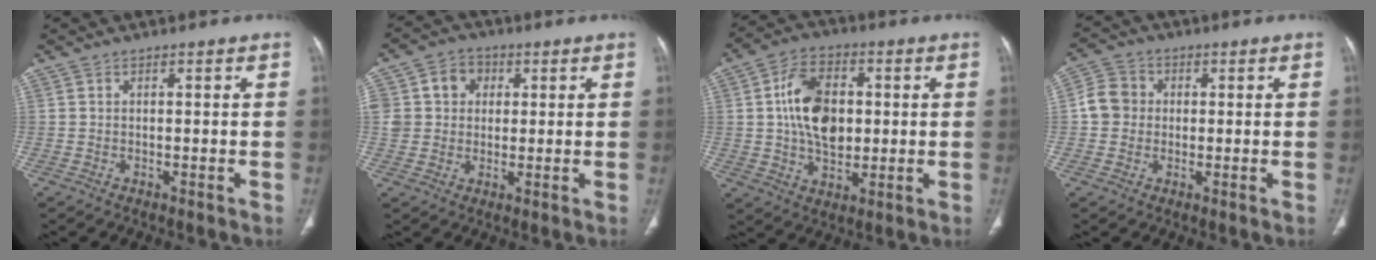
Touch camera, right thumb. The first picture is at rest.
{"total": 9.6, "force": [2.4, 8.4, 4.2], "torque": [-0.055, 0.013, 0.040]}
{"total": 13.2, "force": [1.5, 8.7, 9.8], "torque": [-0.146, 0.005, 0.025]}
{"total": 5.8, "force": [0.1, 5.4, 2.2], "torque": [-0.028, 0.013, -0.007]}